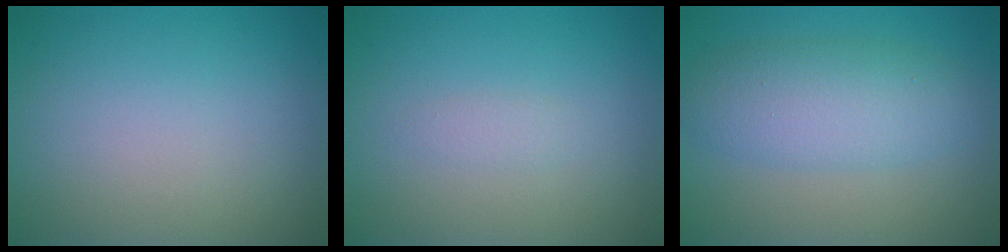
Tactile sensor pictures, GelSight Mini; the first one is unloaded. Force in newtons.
{"total": 0.9, "press": 0.9, "slide": 0.0}
{"total": 5.2, "press": 5.2, "slide": 0.1}